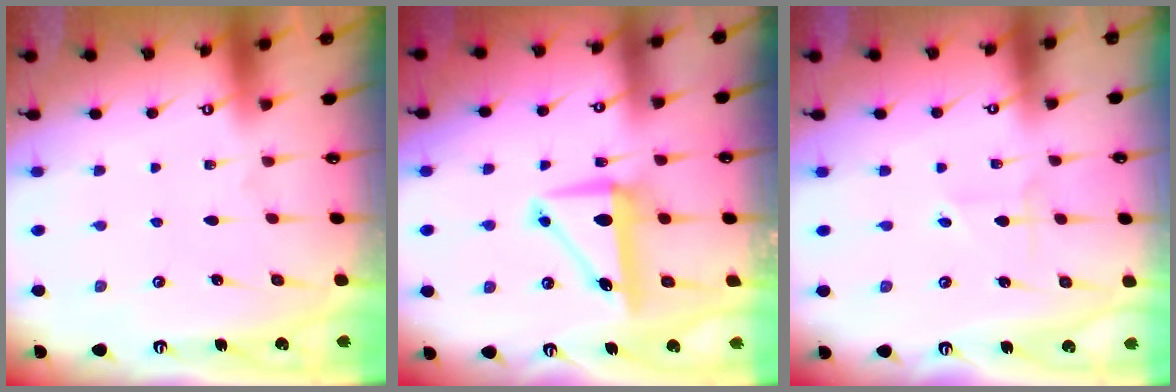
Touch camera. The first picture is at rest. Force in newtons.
{"total": 8.1, "press": 8.0, "slide": 1.5}
{"total": 2.3, "press": 2.3, "slide": 0.1}